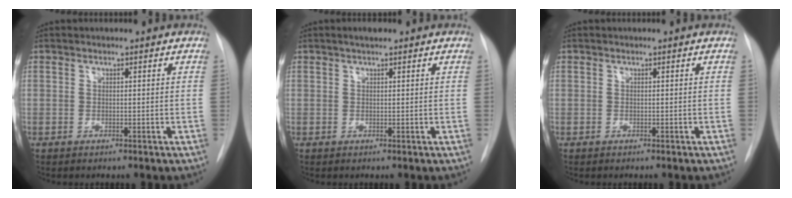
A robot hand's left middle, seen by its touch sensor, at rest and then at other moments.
{"total": 1.5, "force": [1.1, 0.4, 1.0], "torque": [-0.019, 0.007, 0.017]}
{"total": 0.0}